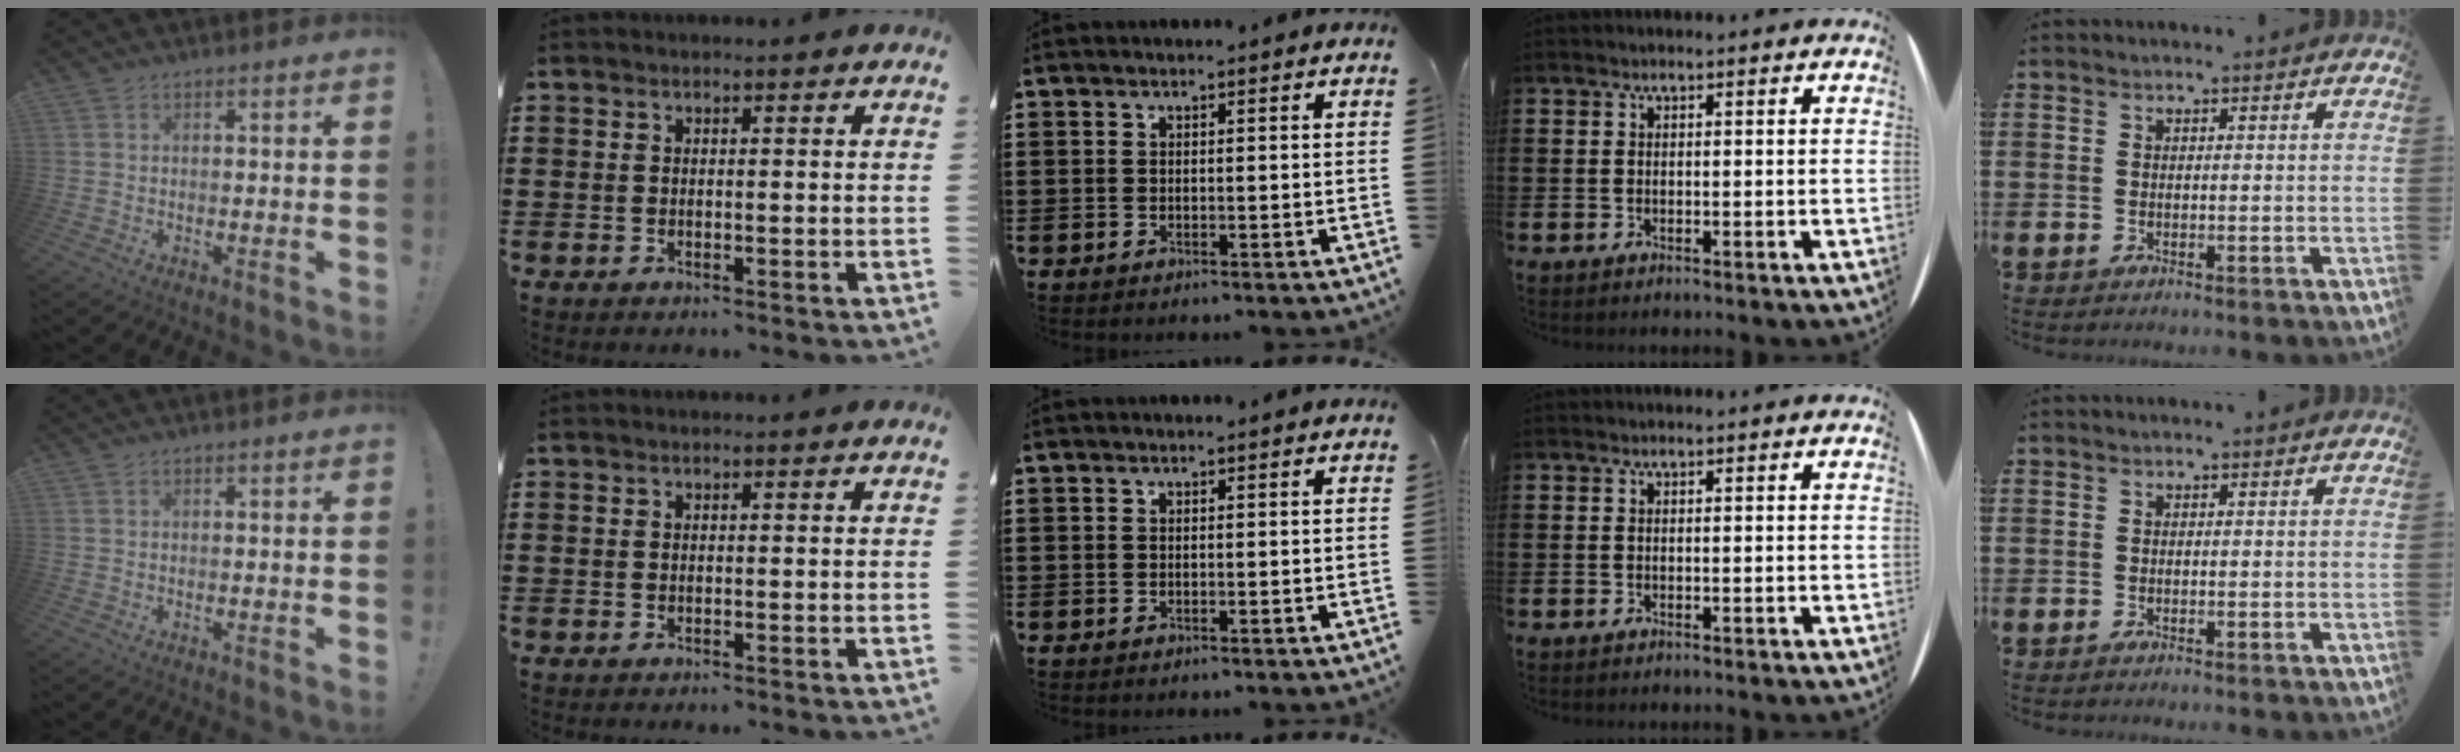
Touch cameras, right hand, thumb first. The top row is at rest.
{}